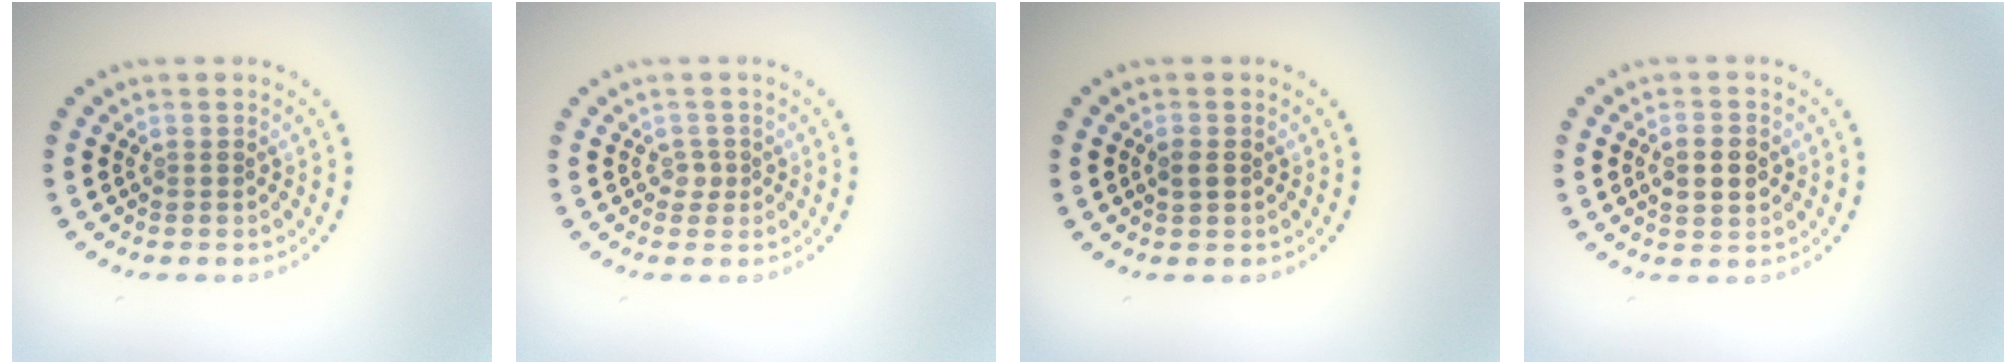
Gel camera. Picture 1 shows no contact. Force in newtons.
{"total": 0.9, "press": 0.7, "slide": 0.6}
{"total": 1.2, "press": 1.2, "slide": 0.1}
{"total": 2.6, "press": 2.6, "slide": 0.0}